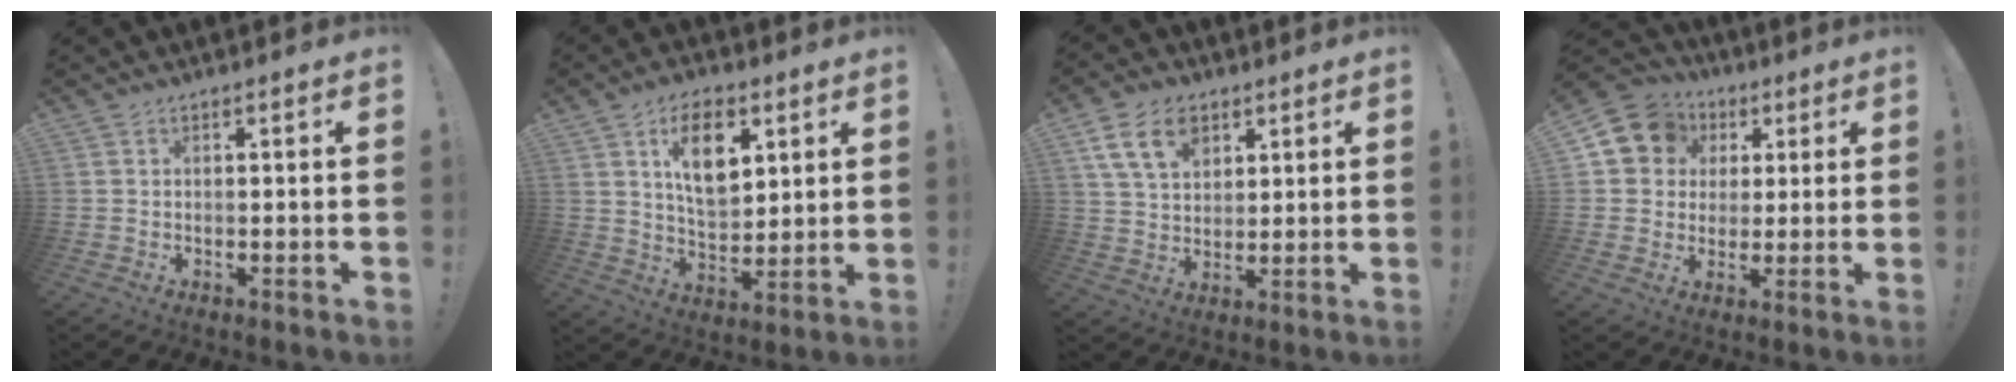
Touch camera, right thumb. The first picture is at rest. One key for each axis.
{"total": 13.3, "fx": 6.0, "fy": 7.6, "fz": 9.1, "tx": -0.136, "ty": -0.009, "tz": 0.108}
{"total": 12.8, "fx": 6.3, "fy": 8.6, "fz": 7.1, "tx": -0.116, "ty": -0.013, "tz": 0.121}
{"total": 10.3, "fx": 3.1, "fy": 9.3, "fz": 3.2, "tx": -0.044, "ty": -0.007, "tz": 0.065}